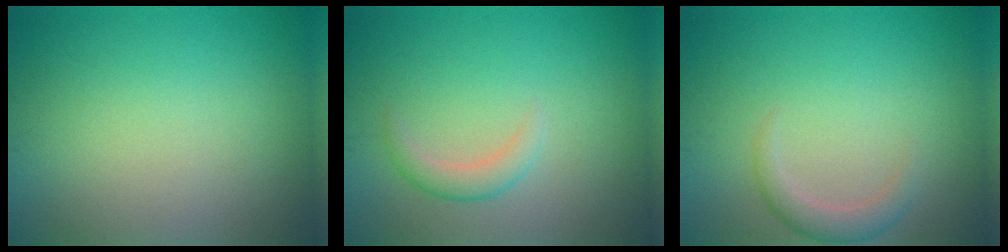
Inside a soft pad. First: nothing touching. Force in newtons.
{"total": 1.7, "press": 1.7, "slide": 0.1}
{"total": 1.9, "press": 1.9, "slide": 0.1}